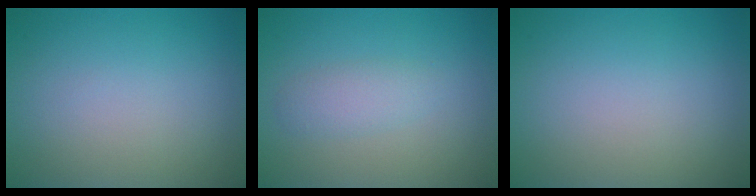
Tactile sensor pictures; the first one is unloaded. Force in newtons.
{"total": 1.8, "press": 1.8, "slide": 0.0}
{"total": 0.0}